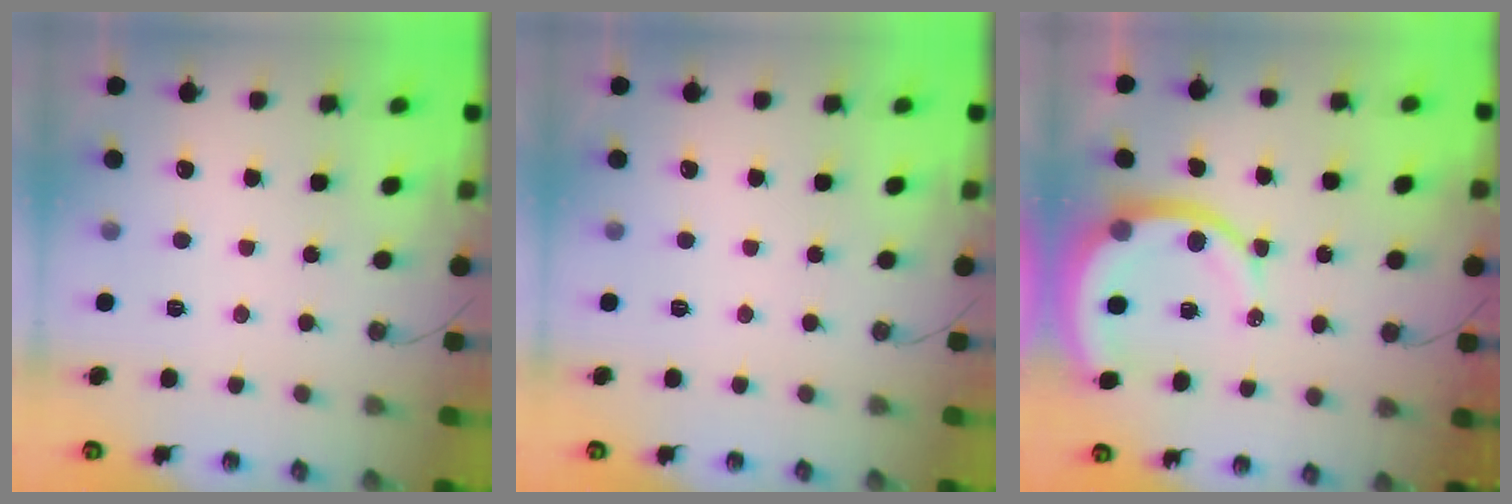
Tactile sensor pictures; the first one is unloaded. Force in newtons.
{"total": 0.0}
{"total": 10.0, "press": 9.9, "slide": 1.2}